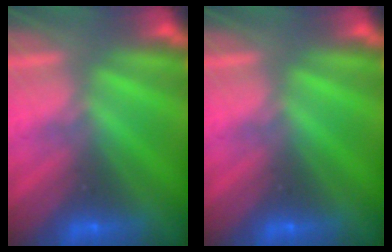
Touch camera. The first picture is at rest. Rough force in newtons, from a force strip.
{"total": 0.0}